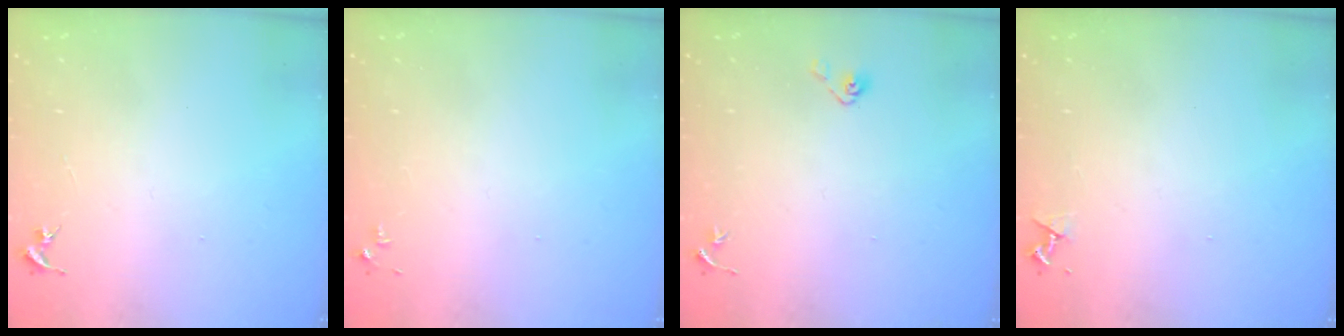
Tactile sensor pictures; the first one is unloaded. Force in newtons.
{"total": 2.8, "press": 2.8, "slide": 0.4}
{"total": 4.0, "press": 3.6, "slide": 1.8}
{"total": 3.8, "press": 3.7, "slide": 0.6}